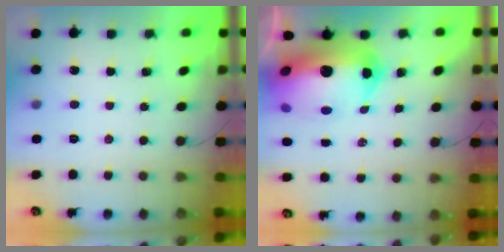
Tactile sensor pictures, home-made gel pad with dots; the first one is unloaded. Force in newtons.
{"total": 25.4, "press": 23.2, "slide": 10.3}